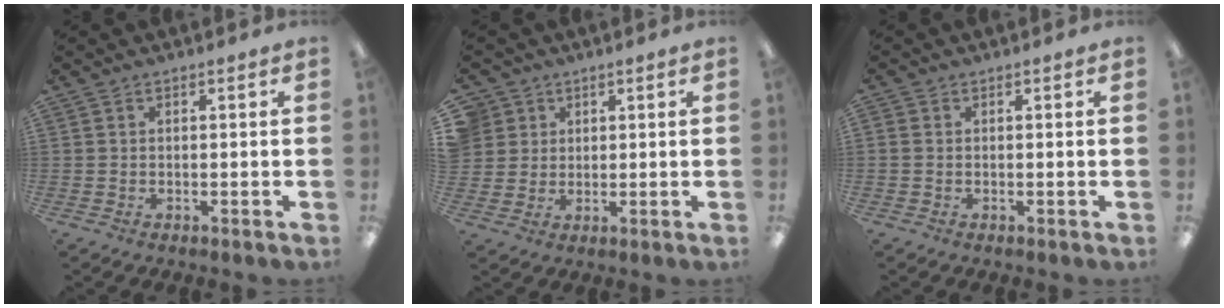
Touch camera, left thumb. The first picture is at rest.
{"total": 5.4, "force": [2.4, 4.8, 0.0], "torque": [-0.010, -0.006, 0.046]}
{"total": 0.8, "force": [-0.1, 0.7, 0.4], "torque": [-0.007, 0.003, -0.003]}